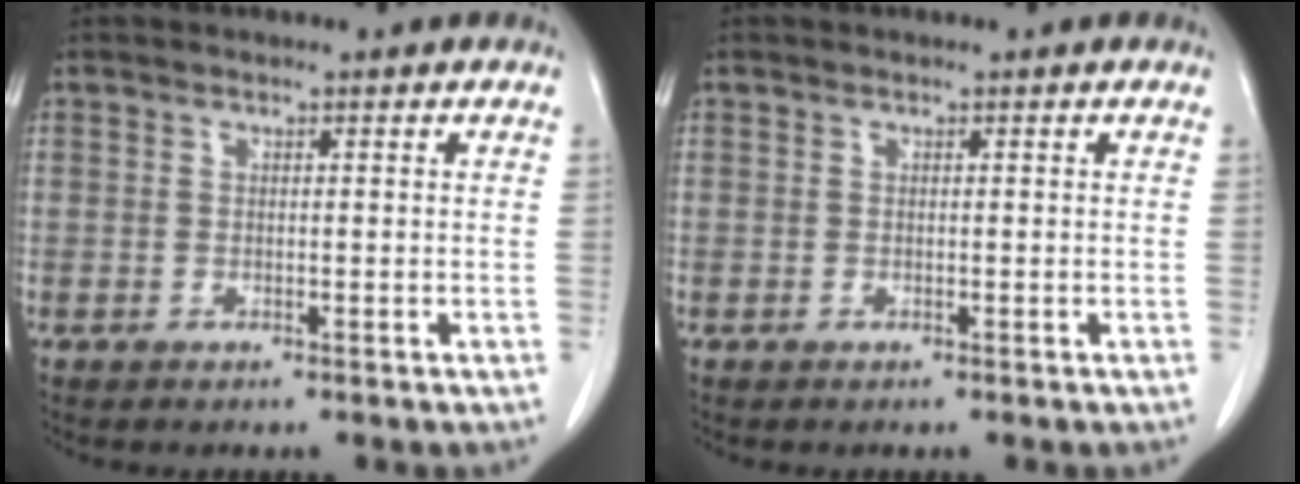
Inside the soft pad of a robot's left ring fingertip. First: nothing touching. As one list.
[{"total": 0.0}]